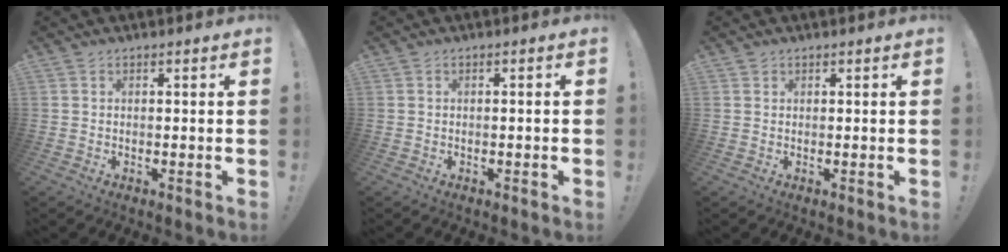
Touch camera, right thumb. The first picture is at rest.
{"total": 1.0, "force": [-0.7, -0.2, 0.6], "torque": [-0.015, 0.002, -0.013]}
{"total": 0.6, "force": [0.5, 0.3, 0.0], "torque": [0.007, -0.004, 0.009]}